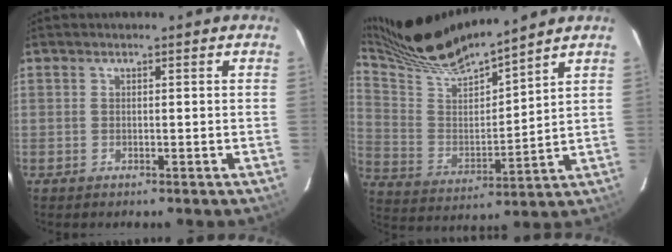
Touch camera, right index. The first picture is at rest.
{"total": 17.2, "force": [15.4, 0.6, 7.5], "torque": [-0.144, -0.010, 0.281]}